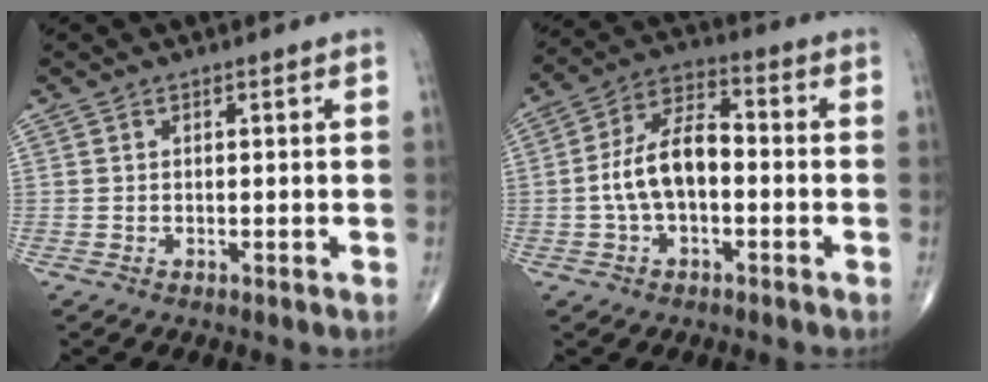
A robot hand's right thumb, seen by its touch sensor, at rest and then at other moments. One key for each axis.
{"total": 10.6, "fx": -1.3, "fy": 5.7, "fz": 8.8, "tx": -0.164, "ty": 0.039, "tz": -0.033}